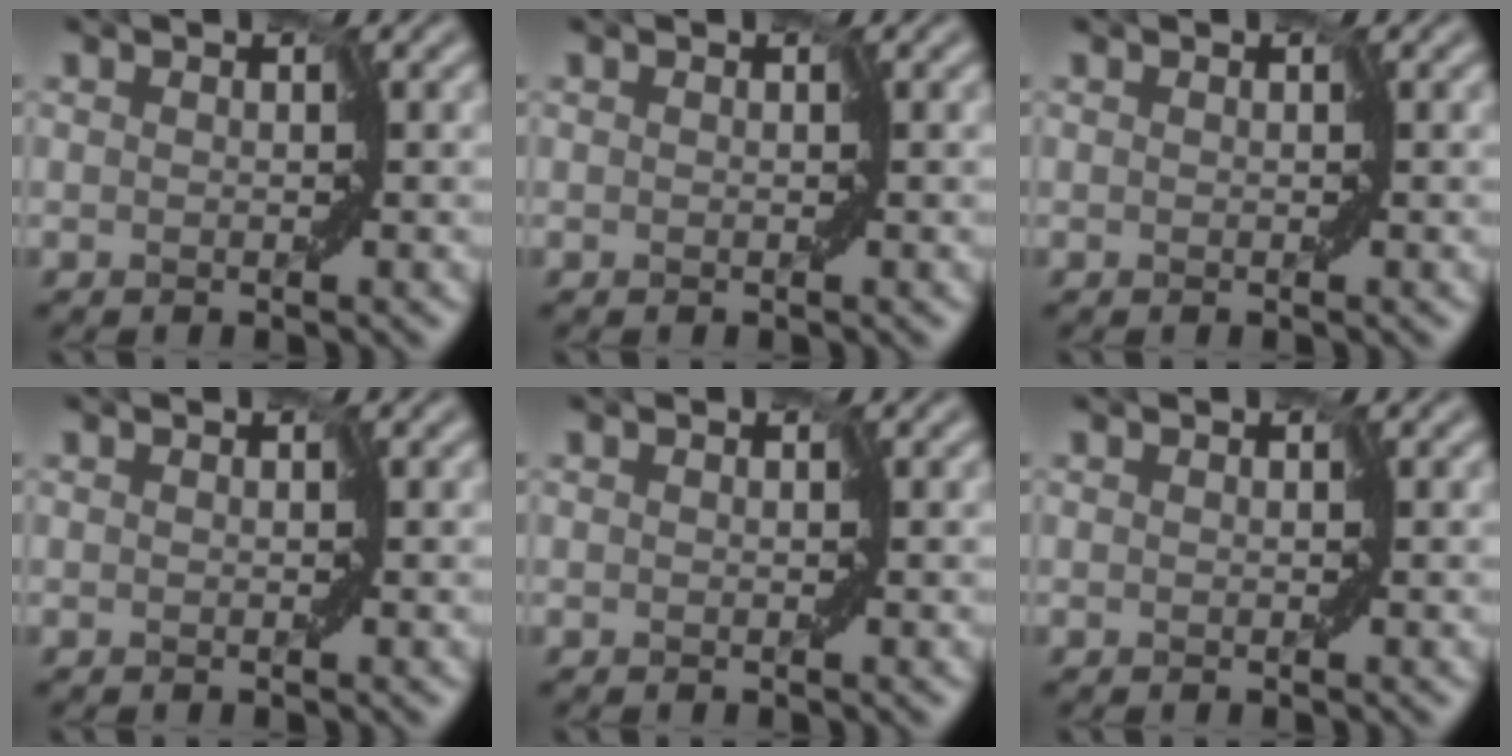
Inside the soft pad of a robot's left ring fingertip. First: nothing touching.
{"total": 0.0}
{"total": 0.0}
{"total": 0.0}
{"total": 0.0}
{"total": 0.0}